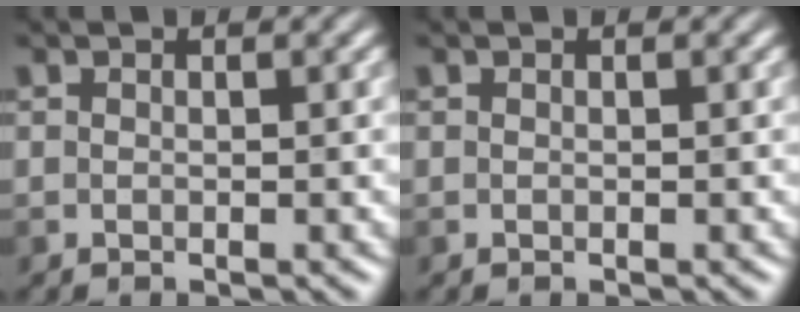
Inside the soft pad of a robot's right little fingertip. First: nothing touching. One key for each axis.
{"total": 0.0}